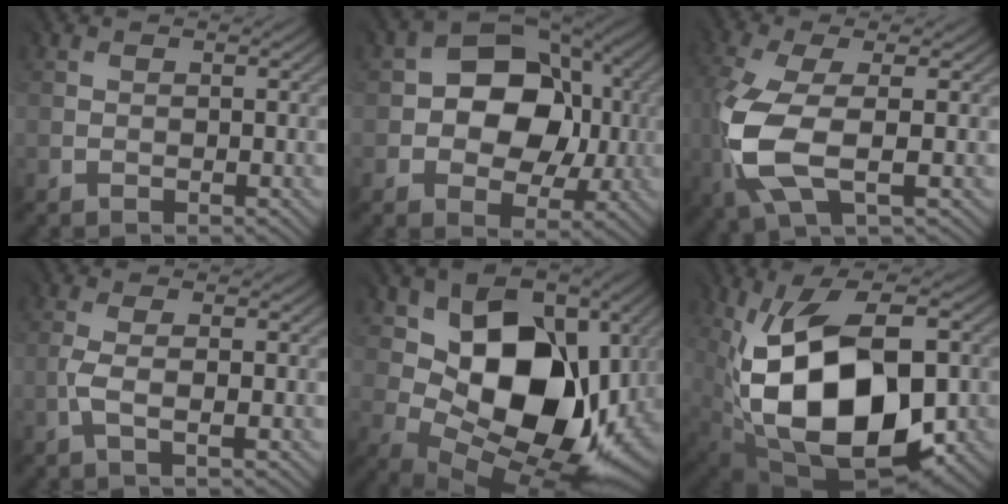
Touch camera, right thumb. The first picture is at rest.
{"total": 11.1, "force": [0.5, 8.2, 7.4], "torque": [-0.107, 0.012, -0.002]}
{"total": 8.2, "force": [-1.3, 3.5, 7.3], "torque": [-0.192, -0.010, -0.028]}
{"total": 1.9, "force": [-0.7, 0.3, 1.7], "torque": [-0.048, 0.000, -0.018]}
{"total": 16.2, "force": [2.6, 10.8, 11.8], "torque": [-0.184, -0.019, 0.053]}
{"total": 16.6, "force": [-1.4, 9.7, 13.4], "torque": [-0.243, -0.023, -0.012]}